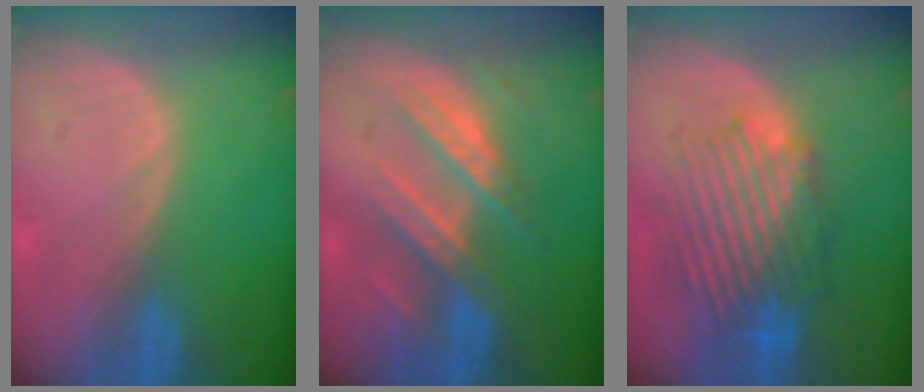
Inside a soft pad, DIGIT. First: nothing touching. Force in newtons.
{"total": 8.9, "press": 7.8, "slide": 4.2}
{"total": 9.7, "press": 9.0, "slide": 3.6}